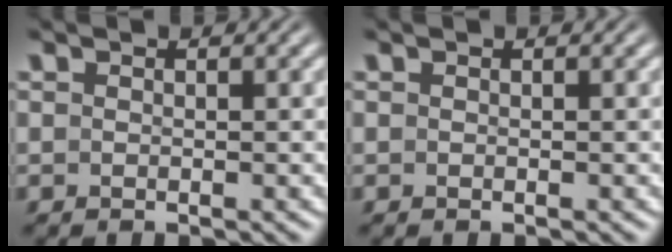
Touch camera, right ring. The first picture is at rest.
{"total": 0.0}